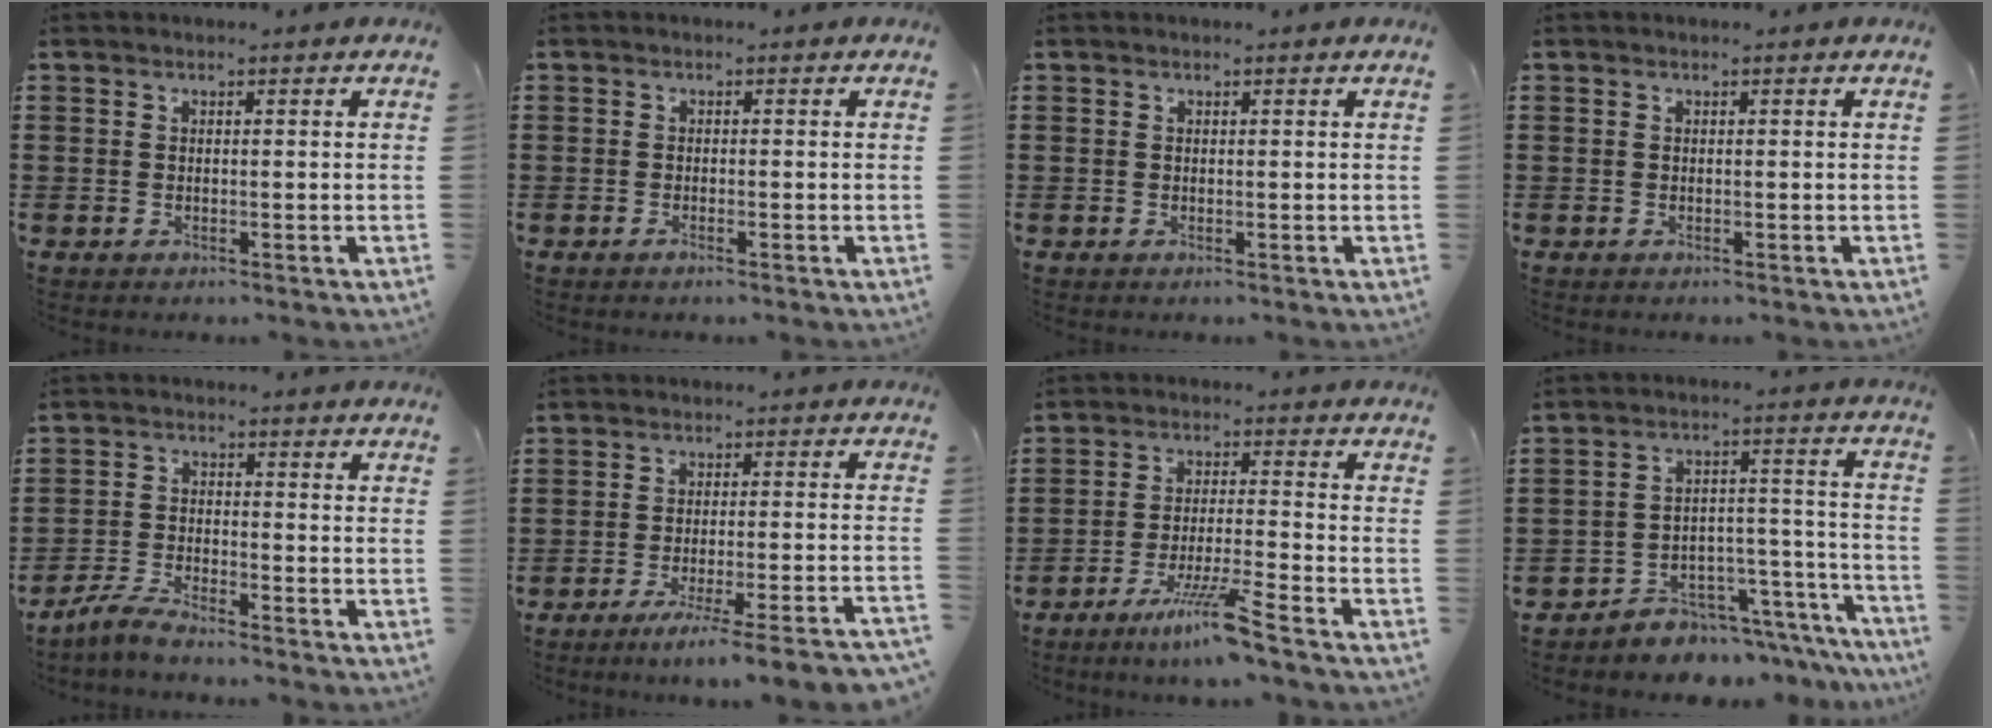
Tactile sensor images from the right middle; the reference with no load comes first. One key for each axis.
{"total": 0.7, "fx": -0.5, "fy": 0.0, "fz": 0.5, "tx": -0.011, "ty": -0.004, "tz": -0.009}
{"total": 0.0}
{"total": 0.0}
{"total": 4.2, "fx": -3.9, "fy": 0.3, "fz": 1.6, "tx": -0.049, "ty": -0.005, "tz": -0.082}
{"total": 5.9, "fx": -5.0, "fy": -0.9, "fz": 3.1, "tx": -0.045, "ty": -0.013, "tz": -0.092}
{"total": 7.1, "fx": -5.4, "fy": -0.3, "fz": 4.7, "tx": -0.093, "ty": -0.013, "tz": -0.101}
{"total": 5.2, "fx": -4.9, "fy": 1.8, "fz": 0.1, "tx": -0.007, "ty": 0.012, "tz": -0.098}